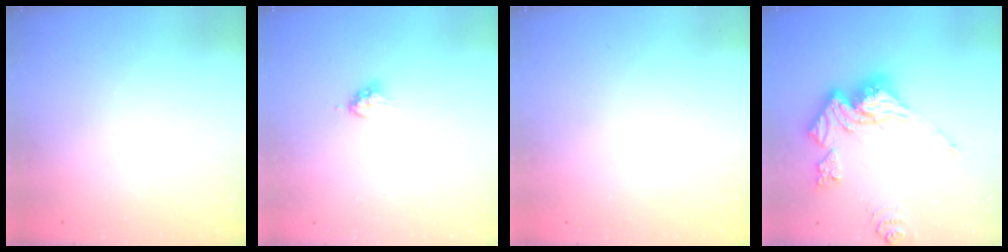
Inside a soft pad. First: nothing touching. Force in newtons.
{"total": 4.2, "press": 4.1, "slide": 0.5}
{"total": 0.0}
{"total": 18.6, "press": 18.5, "slide": 1.8}